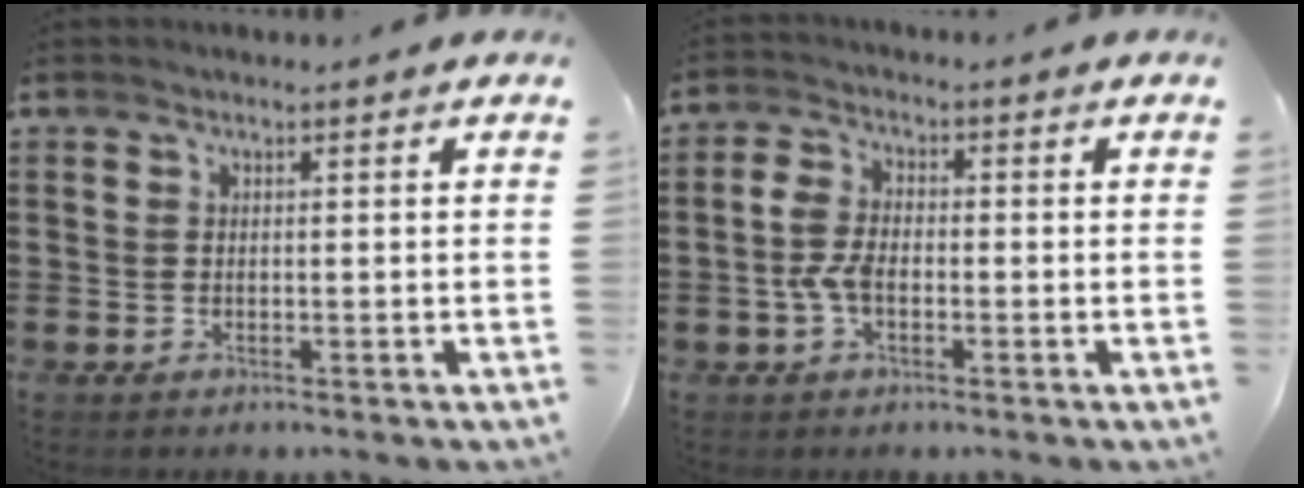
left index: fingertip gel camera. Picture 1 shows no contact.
{"total": 4.9, "force": [-1.1, 2.7, 4.0], "torque": [-0.107, -0.004, -0.030]}